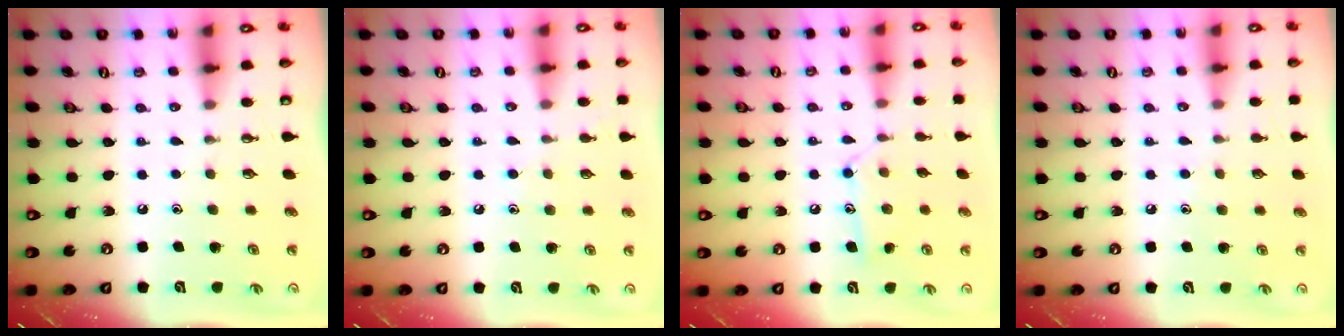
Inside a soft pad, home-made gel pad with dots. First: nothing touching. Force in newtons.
{"total": 7.0, "press": 7.0, "slide": 0.7}
{"total": 10.9, "press": 10.8, "slide": 0.6}
{"total": 5.9, "press": 5.8, "slide": 0.7}